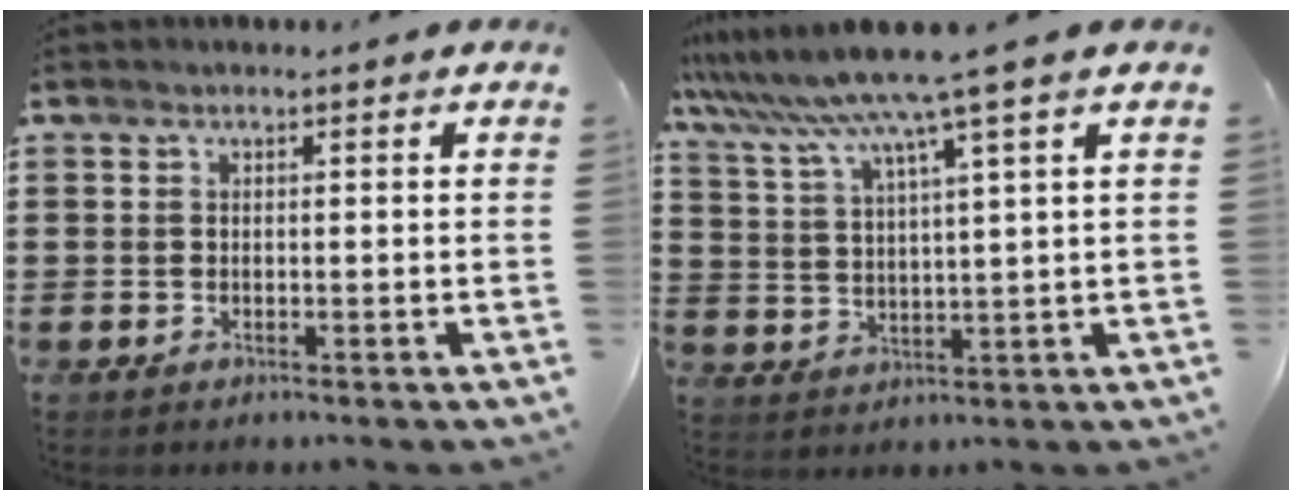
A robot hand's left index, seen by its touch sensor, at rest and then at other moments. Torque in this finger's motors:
{"motor_torque": [2.14, 0.00, 0.43, 0.21]}